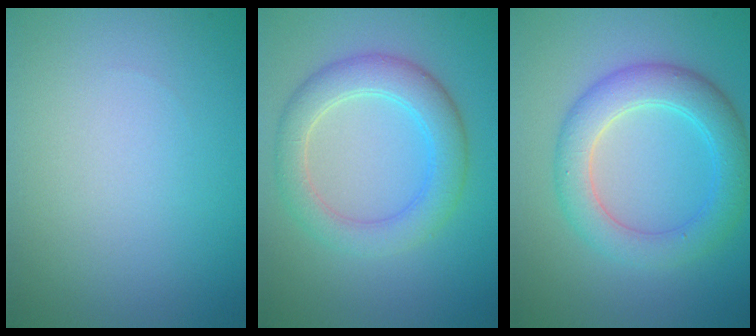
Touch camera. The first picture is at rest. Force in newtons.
{"total": 4.5, "press": 4.5, "slide": 0.3}
{"total": 5.0, "press": 5.0, "slide": 0.2}